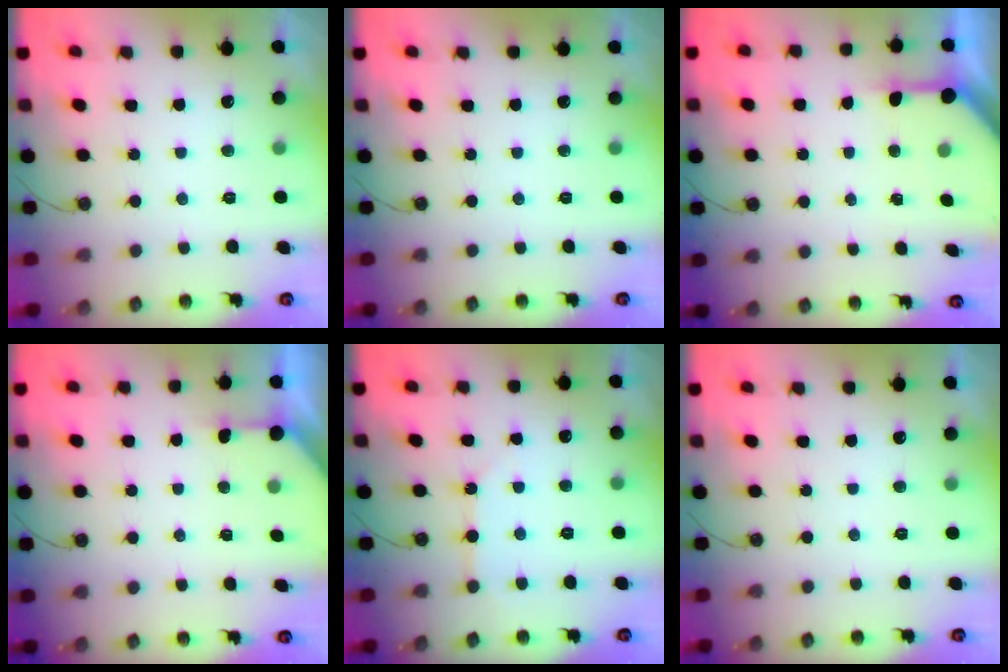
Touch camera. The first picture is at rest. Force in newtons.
{"total": 0.0}
{"total": 4.8, "press": 4.8, "slide": 0.3}
{"total": 2.7, "press": 2.7, "slide": 0.3}
{"total": 2.2, "press": 2.2, "slide": 0.3}
{"total": 0.0}